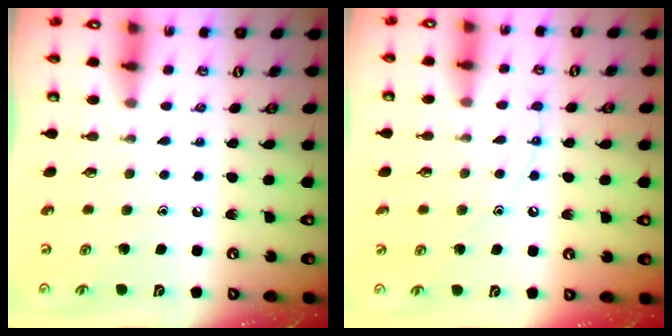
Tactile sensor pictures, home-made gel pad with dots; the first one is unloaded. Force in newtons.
{"total": 7.0, "press": 6.9, "slide": 0.7}